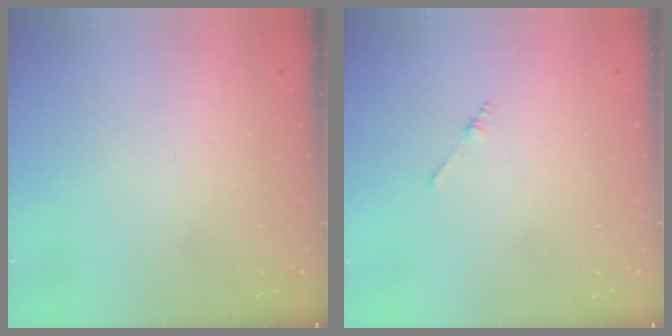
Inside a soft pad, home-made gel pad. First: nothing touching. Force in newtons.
{"total": 1.3, "press": 1.3, "slide": 0.3}